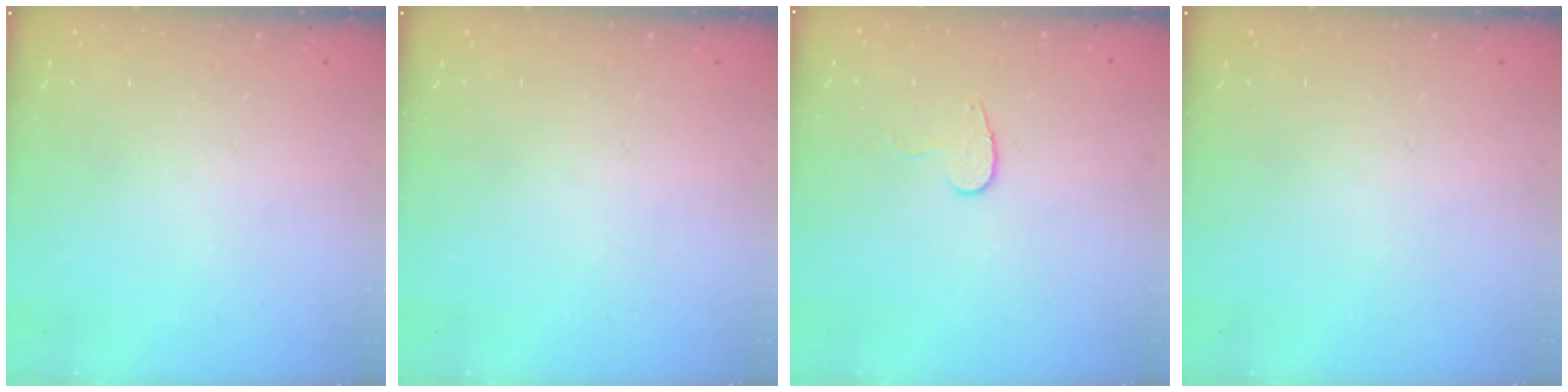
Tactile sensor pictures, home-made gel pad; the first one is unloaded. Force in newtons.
{"total": 0.0}
{"total": 7.7, "press": 7.6, "slide": 0.5}
{"total": 0.0}